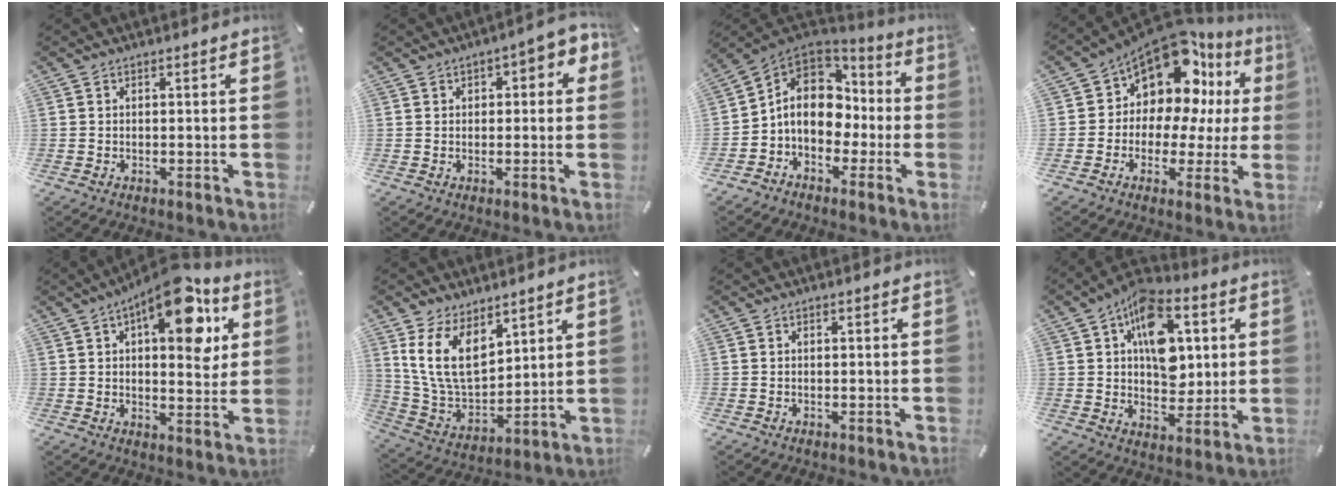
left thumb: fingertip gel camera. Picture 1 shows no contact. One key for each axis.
{"total": 4.0, "fx": 0.7, "fy": 2.5, "fz": 3.0, "tx": -0.036, "ty": 0.003, "tz": 0.005}
{"total": 12.4, "fx": -0.7, "fy": 10.1, "fz": 7.2, "tx": -0.139, "ty": 0.011, "tz": -0.010}
{"total": 12.9, "fx": 8.4, "fy": 7.8, "fz": 5.8, "tx": -0.103, "ty": -0.084, "tz": 0.149}
{"total": 16.7, "fx": 8.5, "fy": 7.1, "fz": 12.6, "tx": -0.173, "ty": -0.040, "tz": 0.134}
{"total": 13.8, "fx": 6.9, "fy": 8.7, "fz": 8.2, "tx": -0.197, "ty": -0.037, "tz": 0.131}
{"total": 0.0}
{"total": 15.3, "fx": 4.1, "fy": 10.3, "fz": 10.6, "tx": -0.142, "ty": -0.006, "tz": 0.073}